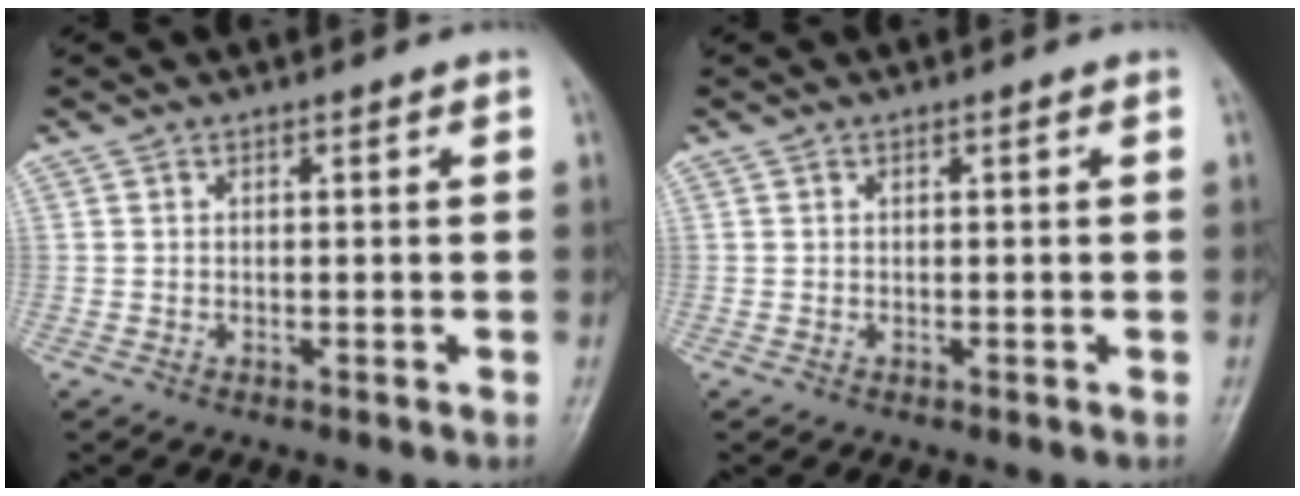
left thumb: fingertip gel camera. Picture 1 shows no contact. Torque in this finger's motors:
{"motor_torque": [0.00, 0.00, -0.02, -0.02, 0.00]}